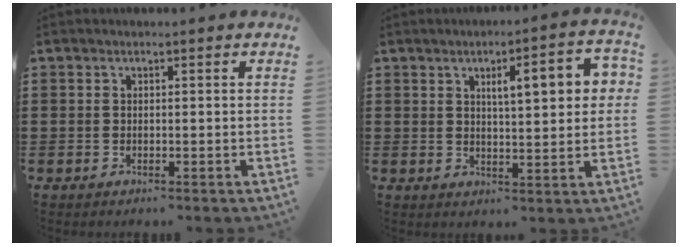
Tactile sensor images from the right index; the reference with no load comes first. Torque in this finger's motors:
{"motor_torque": [1.00, -0.24, 0.26, 0.13]}